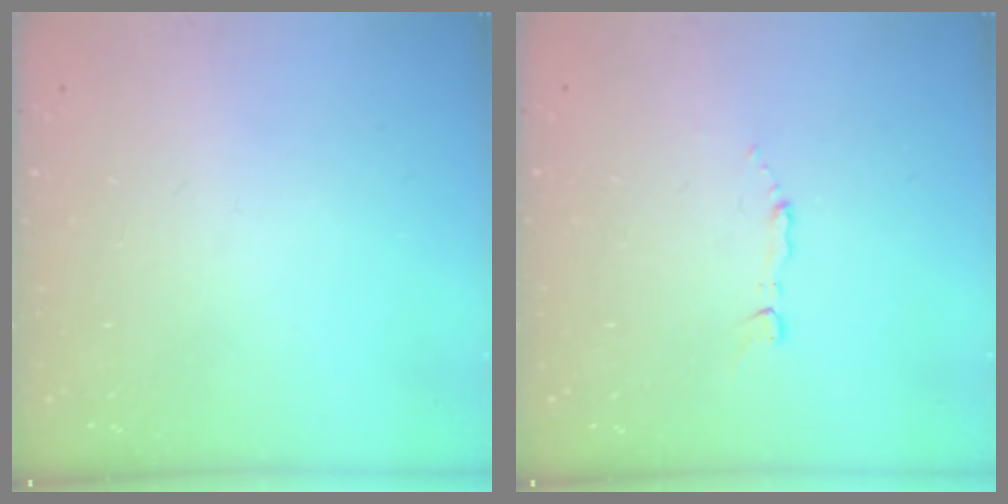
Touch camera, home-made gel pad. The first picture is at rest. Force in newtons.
{"total": 1.8, "press": 1.8, "slide": 0.2}